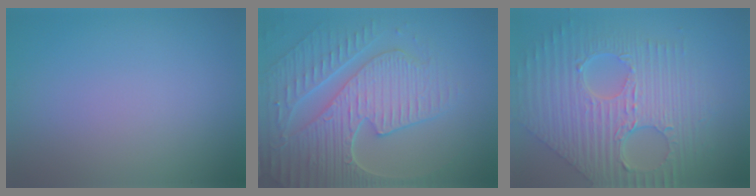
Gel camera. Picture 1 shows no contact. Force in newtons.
{"total": 9.2, "press": 6.6, "slide": 6.4}
{"total": 10.1, "press": 7.1, "slide": 7.2}